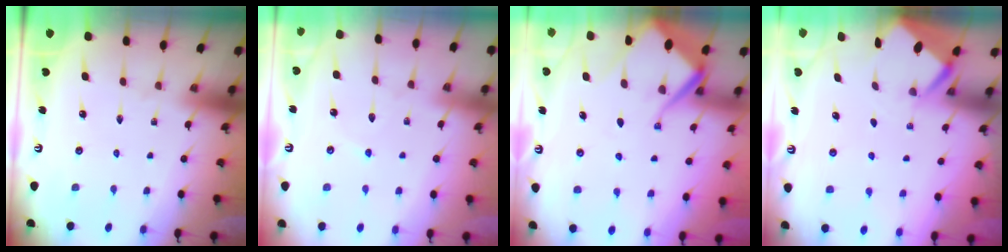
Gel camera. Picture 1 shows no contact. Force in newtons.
{"total": 4.6, "press": 4.5, "slide": 0.7}
{"total": 11.3, "press": 11.2, "slide": 1.3}
{"total": 2.7, "press": 2.7, "slide": 0.3}